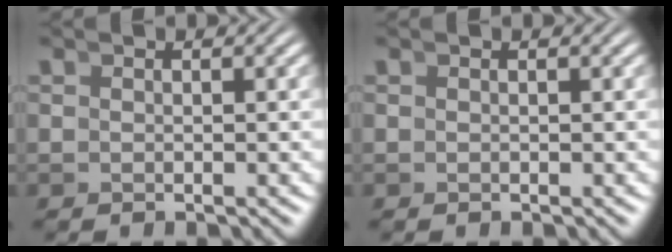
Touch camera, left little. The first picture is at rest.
{"total": 0.0}